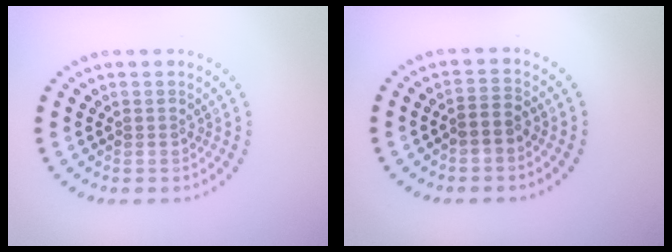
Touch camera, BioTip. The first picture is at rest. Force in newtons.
{"total": 1.6, "press": 1.3, "slide": 1.0}